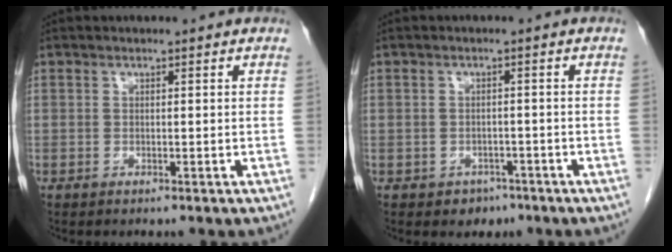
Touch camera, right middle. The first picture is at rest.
{"total": 2.7, "force": [-1.6, 2.1, 0.5], "torque": [-0.006, 0.009, -0.017]}